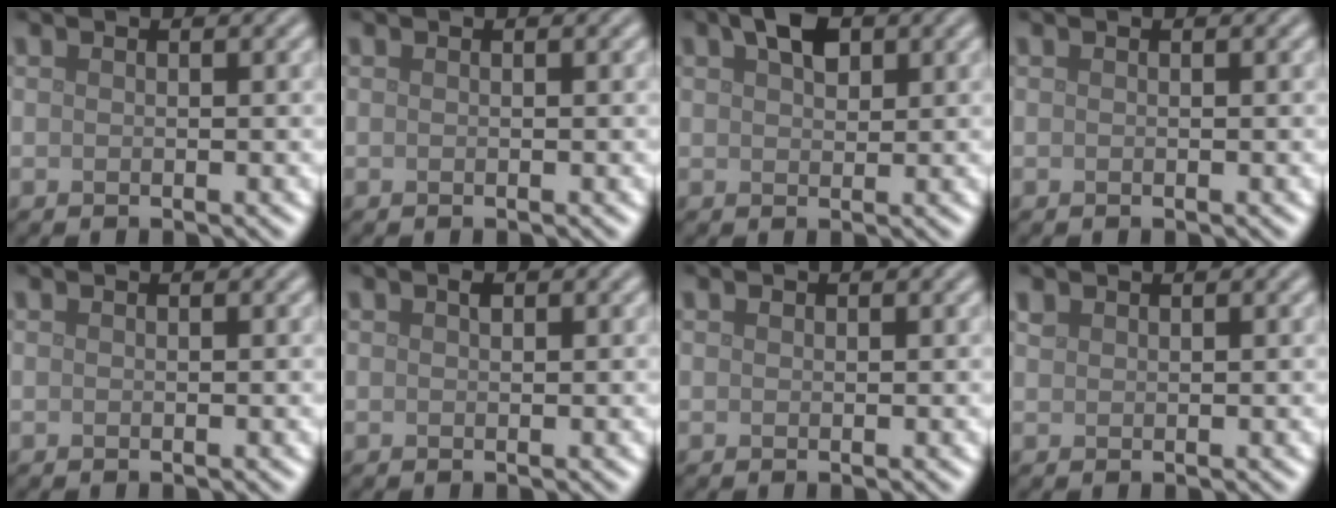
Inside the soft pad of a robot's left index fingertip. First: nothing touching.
{"total": 0.0}
{"total": 3.0, "force": [1.6, 1.6, 1.9], "torque": [-0.035, 0.008, 0.029]}
{"total": 0.0}
{"total": 0.0}
{"total": 0.6, "force": [0.3, 0.3, 0.4], "torque": [-0.009, 0.002, 0.004]}
{"total": 0.0}
{"total": 0.8, "force": [0.6, 0.5, 0.1], "torque": [-0.003, 0.002, 0.014]}